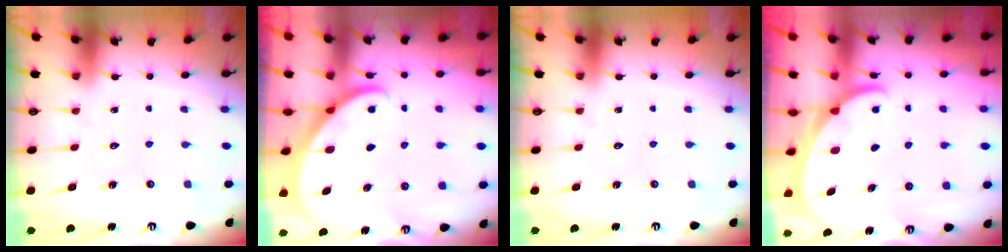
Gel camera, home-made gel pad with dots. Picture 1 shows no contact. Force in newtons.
{"total": 2.9, "press": 2.9, "slide": 0.2}
{"total": 0.0}
{"total": 1.9, "press": 1.9, "slide": 0.1}